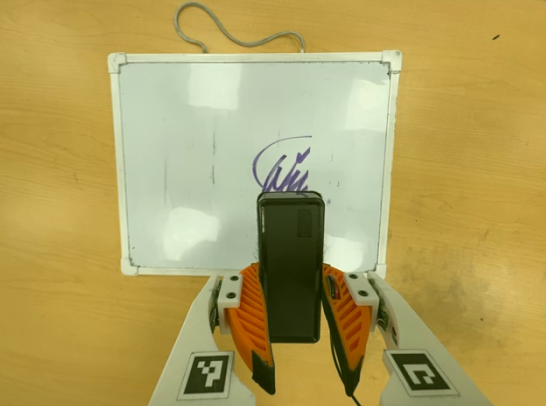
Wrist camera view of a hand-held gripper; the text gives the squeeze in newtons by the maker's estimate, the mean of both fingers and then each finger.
{"total": 10.1, "left": 8.0, "right": 12.2}